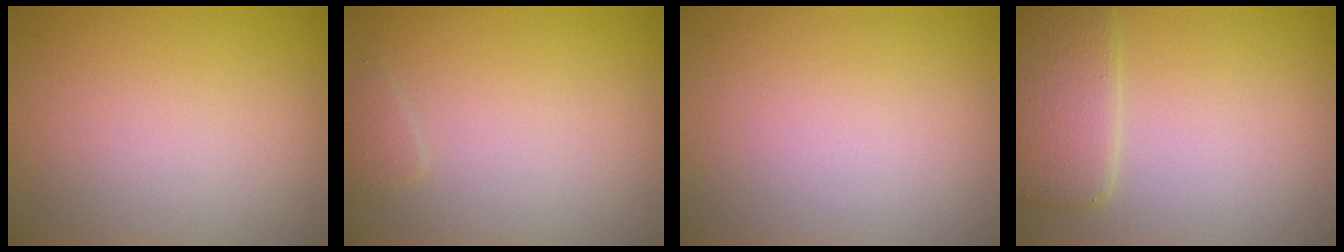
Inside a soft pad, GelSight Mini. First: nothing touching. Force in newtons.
{"total": 0.7, "press": 0.7, "slide": 0.1}
{"total": 0.0}
{"total": 3.5, "press": 3.5, "slide": 0.1}